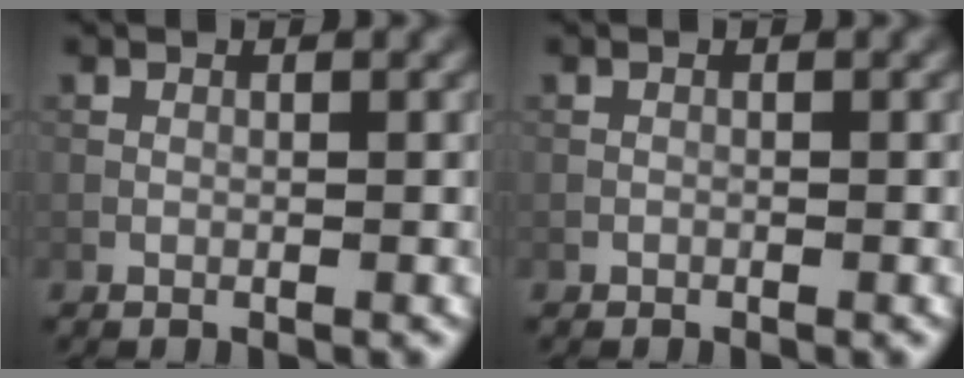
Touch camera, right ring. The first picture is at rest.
{"total": 0.0}